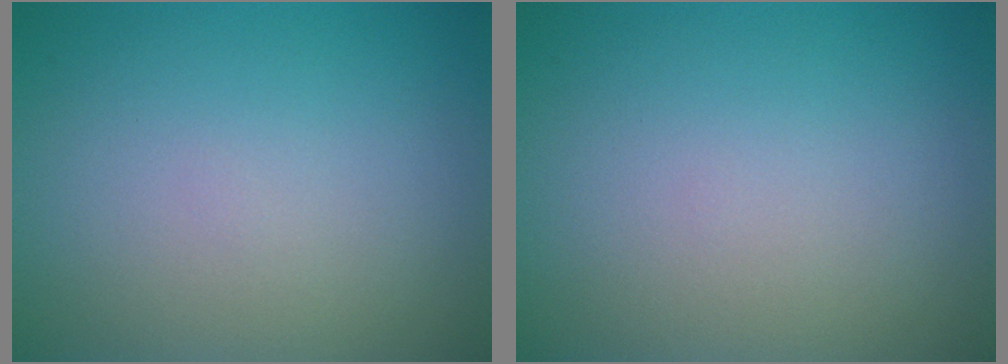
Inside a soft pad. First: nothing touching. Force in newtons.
{"total": 0.0}